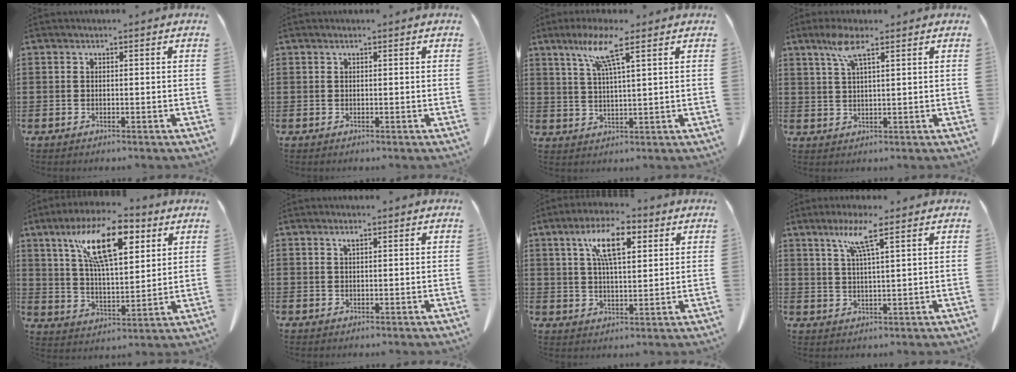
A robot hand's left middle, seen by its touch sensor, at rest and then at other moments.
{"total": 0.0}
{"total": 7.1, "force": [4.2, 0.0, 5.7], "torque": [-0.124, 0.007, 0.070]}
{"total": 5.2, "force": [3.1, 1.0, 4.0], "torque": [-0.089, 0.006, 0.054]}
{"total": 14.8, "force": [8.0, 5.2, 11.3], "torque": [-0.215, -0.005, 0.136]}
{"total": 0.8, "force": [0.4, 0.1, 0.7], "torque": [-0.015, 0.002, 0.008]}
{"total": 9.2, "force": [4.4, 3.2, 7.5], "torque": [-0.148, 0.010, 0.072]}
{"total": 5.7, "force": [3.4, -0.1, 4.6], "torque": [-0.099, 0.005, 0.057]}